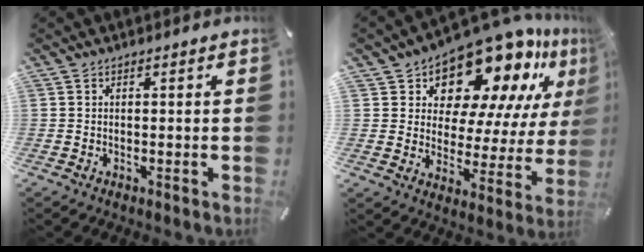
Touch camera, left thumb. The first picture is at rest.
{"total": 16.5, "force": [13.2, 7.5, 6.4], "torque": [-0.100, -0.121, 0.223]}